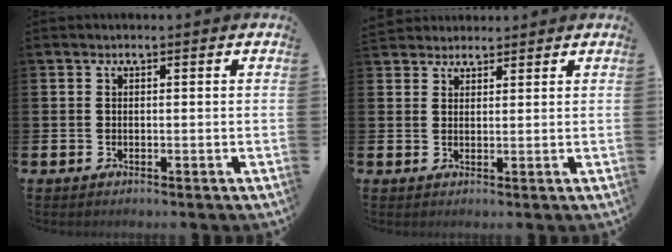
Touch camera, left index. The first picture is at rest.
{"total": 2.6, "force": [2.5, 0.9, -0.2], "torque": [-0.003, -0.004, 0.047]}